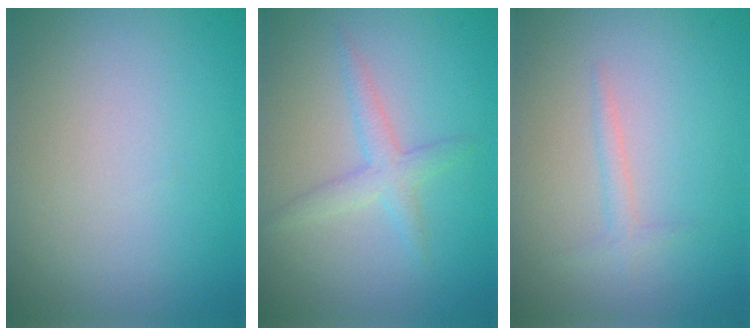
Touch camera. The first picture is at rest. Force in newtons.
{"total": 2.2, "press": 2.2, "slide": 0.1}
{"total": 1.1, "press": 1.1, "slide": 0.0}